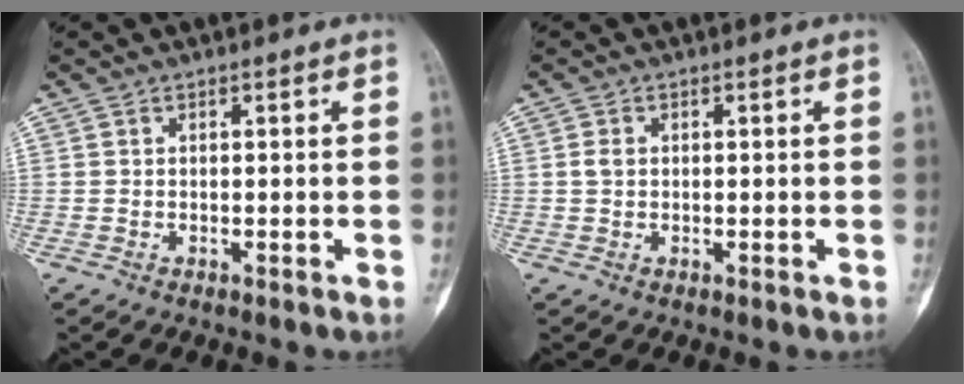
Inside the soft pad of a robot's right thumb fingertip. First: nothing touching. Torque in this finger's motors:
{"motor_torque": [0.21, 0.39, 0.06, -0.30, 0.00]}